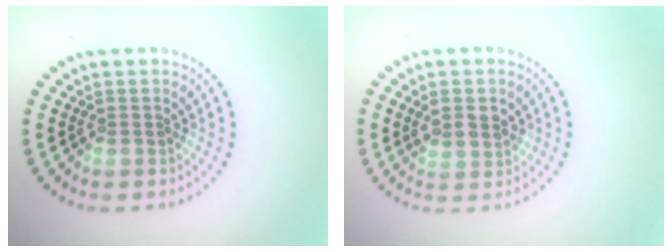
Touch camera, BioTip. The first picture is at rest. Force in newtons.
{"total": 2.2, "press": 2.0, "slide": 0.9}